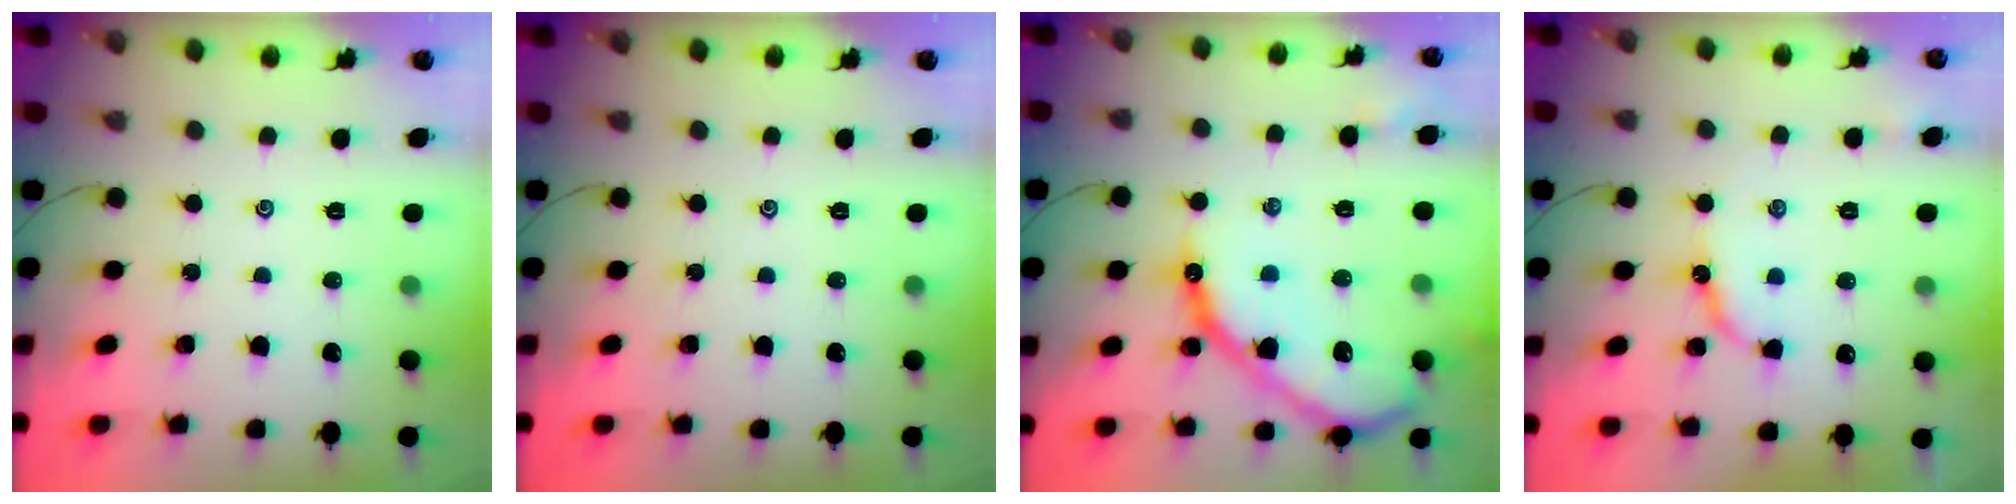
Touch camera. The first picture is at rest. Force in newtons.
{"total": 0.0}
{"total": 19.4, "press": 19.3, "slide": 1.7}
{"total": 7.9, "press": 7.8, "slide": 0.7}